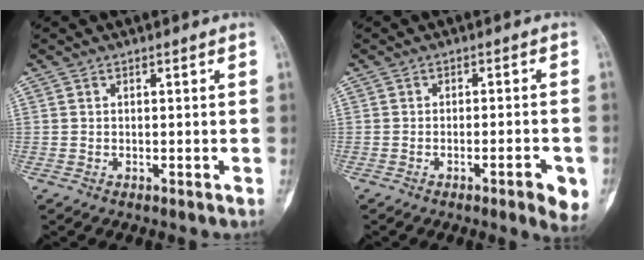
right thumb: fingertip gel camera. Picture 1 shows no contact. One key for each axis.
{"total": 5.9, "fx": -2.6, "fy": 1.3, "fz": 5.1, "tx": -0.065, "ty": 0.005, "tz": -0.031}